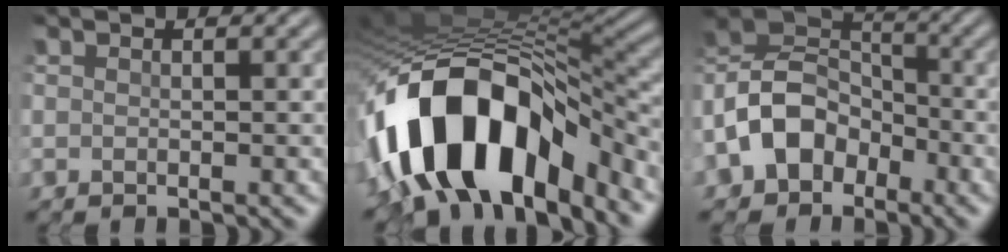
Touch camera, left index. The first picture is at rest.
{"total": 14.2, "force": [-7.4, 7.0, 9.9], "torque": [-0.163, 0.019, -0.129]}
{"total": 8.4, "force": [-3.7, 6.2, 4.3], "torque": [-0.091, 0.010, -0.084]}